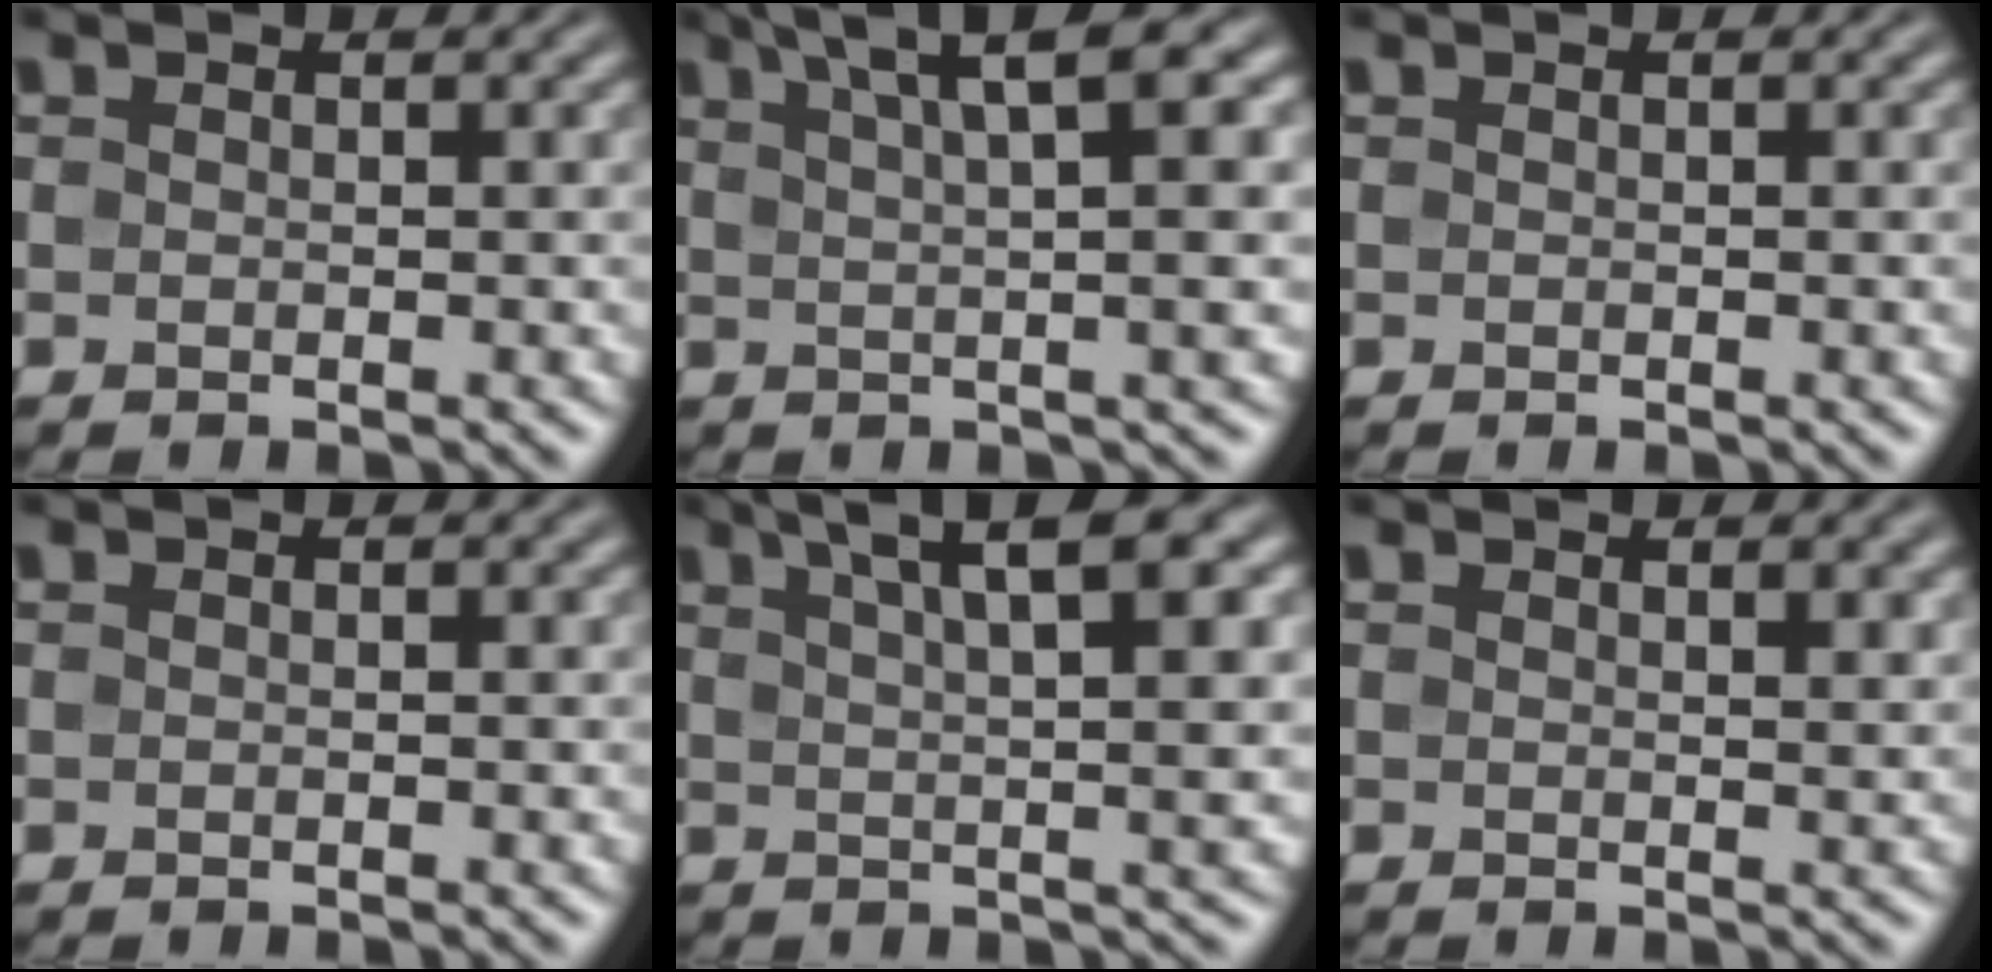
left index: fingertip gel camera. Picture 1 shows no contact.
{"total": 8.6, "force": [3.9, 2.2, 7.4], "torque": [-0.071, 0.028, 0.050]}
{"total": 0.0}
{"total": 0.0}
{"total": 7.9, "force": [3.8, 2.0, 6.6], "torque": [-0.068, 0.021, 0.048]}
{"total": 1.6, "force": [1.1, 0.4, 1.1], "torque": [-0.011, 0.002, 0.016]}